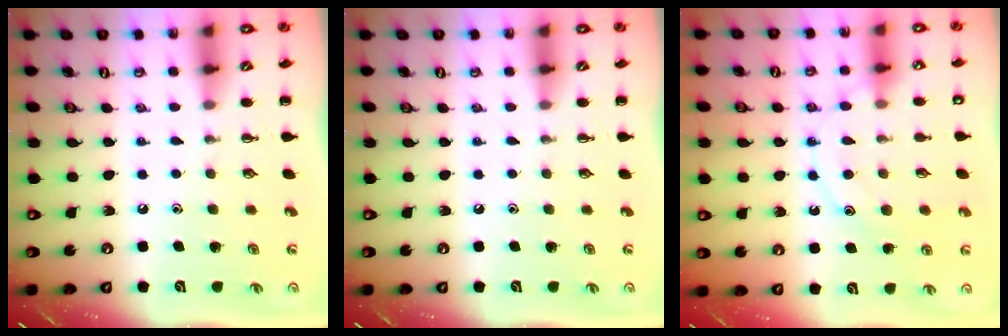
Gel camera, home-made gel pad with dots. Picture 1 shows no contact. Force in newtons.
{"total": 0.0}
{"total": 11.9, "press": 11.8, "slide": 0.6}